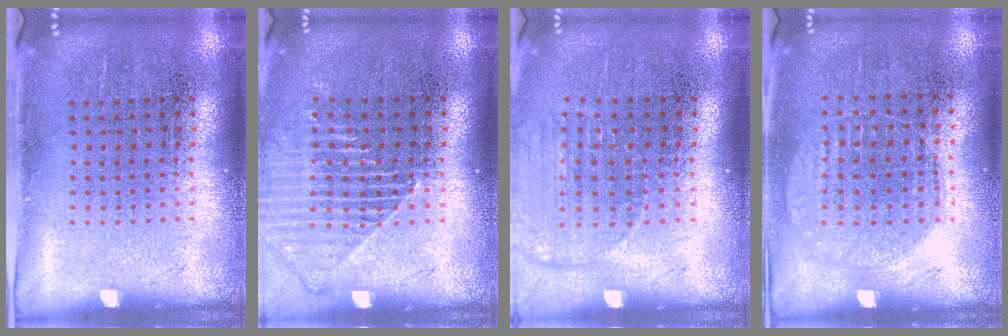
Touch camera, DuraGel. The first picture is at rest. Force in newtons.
{"total": 1.3, "press": 1.3, "slide": 0.1}
{"total": 1.1, "press": 1.1, "slide": 0.4}
{"total": 0.9, "press": 0.8, "slide": 0.4}